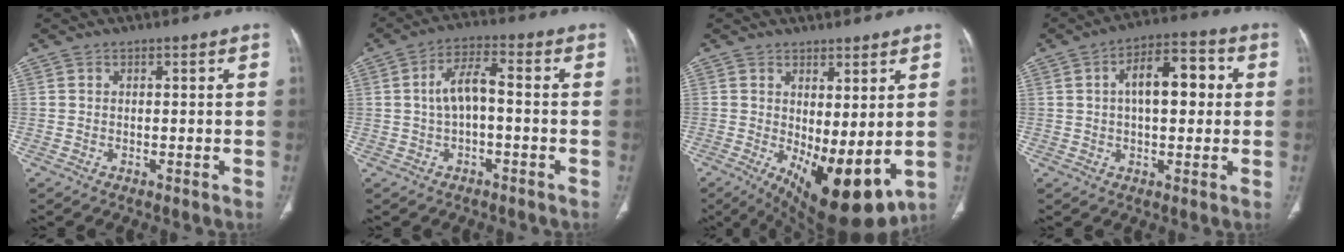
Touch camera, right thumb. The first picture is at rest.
{"total": 6.1, "force": [-0.4, 2.7, 5.4], "torque": [-0.102, 0.026, -0.015]}
{"total": 13.8, "force": [-1.6, 5.6, 12.5], "torque": [-0.185, -0.028, -0.003]}
{"total": 11.0, "force": [1.7, 5.5, 9.4], "torque": [-0.128, 0.025, 0.021]}